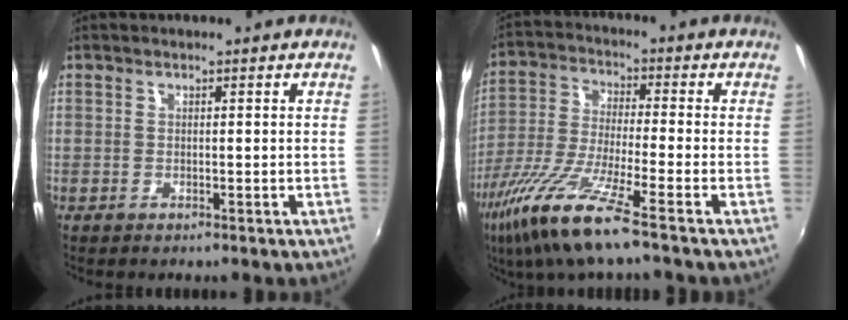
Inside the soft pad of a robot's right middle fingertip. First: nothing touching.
{"total": 13.3, "force": [-8.4, 0.6, 10.2], "torque": [-0.218, -0.034, -0.164]}